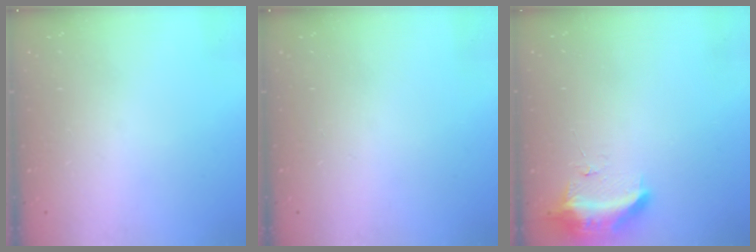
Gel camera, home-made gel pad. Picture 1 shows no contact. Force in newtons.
{"total": 0.0}
{"total": 10.0, "press": 10.0, "slide": 0.4}